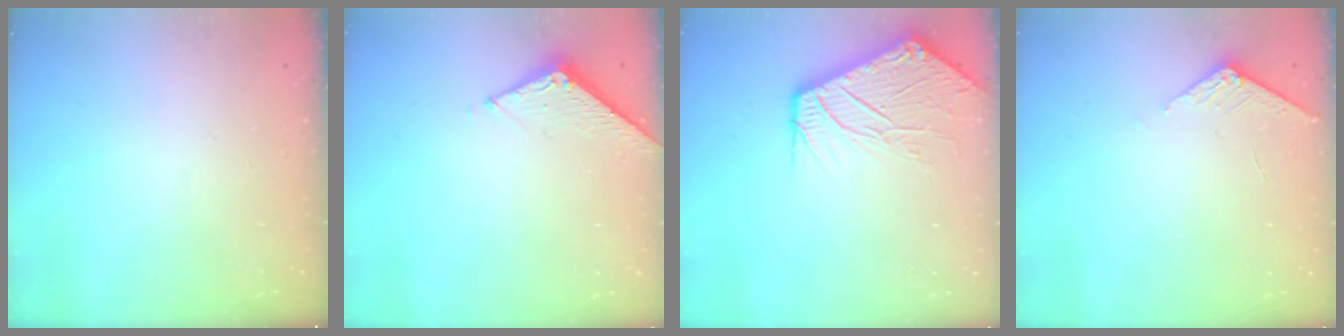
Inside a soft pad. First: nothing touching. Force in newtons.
{"total": 6.0, "press": 5.9, "slide": 0.4}
{"total": 11.6, "press": 11.6, "slide": 0.9}
{"total": 2.7, "press": 2.7, "slide": 0.3}